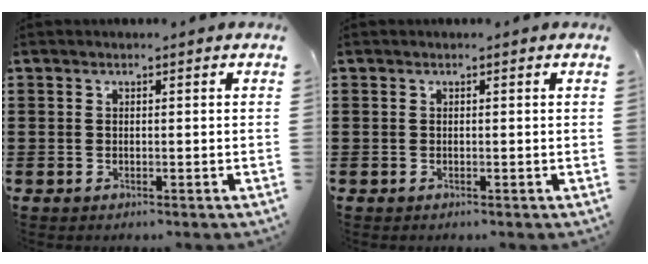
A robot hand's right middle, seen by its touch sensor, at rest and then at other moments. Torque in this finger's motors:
{"motor_torque": [0.21, -0.22, 0.05, 0.02]}